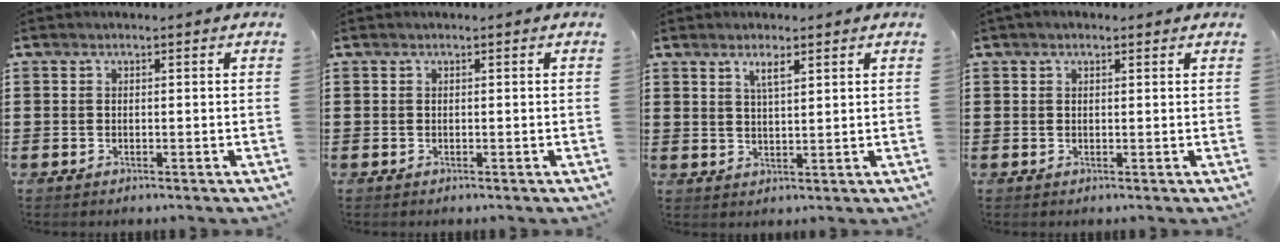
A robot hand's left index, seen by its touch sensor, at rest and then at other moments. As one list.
[{"total": 0.0}, {"total": 3.0, "force": [2.0, 0.8, 2.1], "torque": [-0.037, 0.000, 0.034]}, {"total": 0.9, "force": [0.4, 0.5, 0.6], "torque": [-0.013, 0.006, 0.007]}]